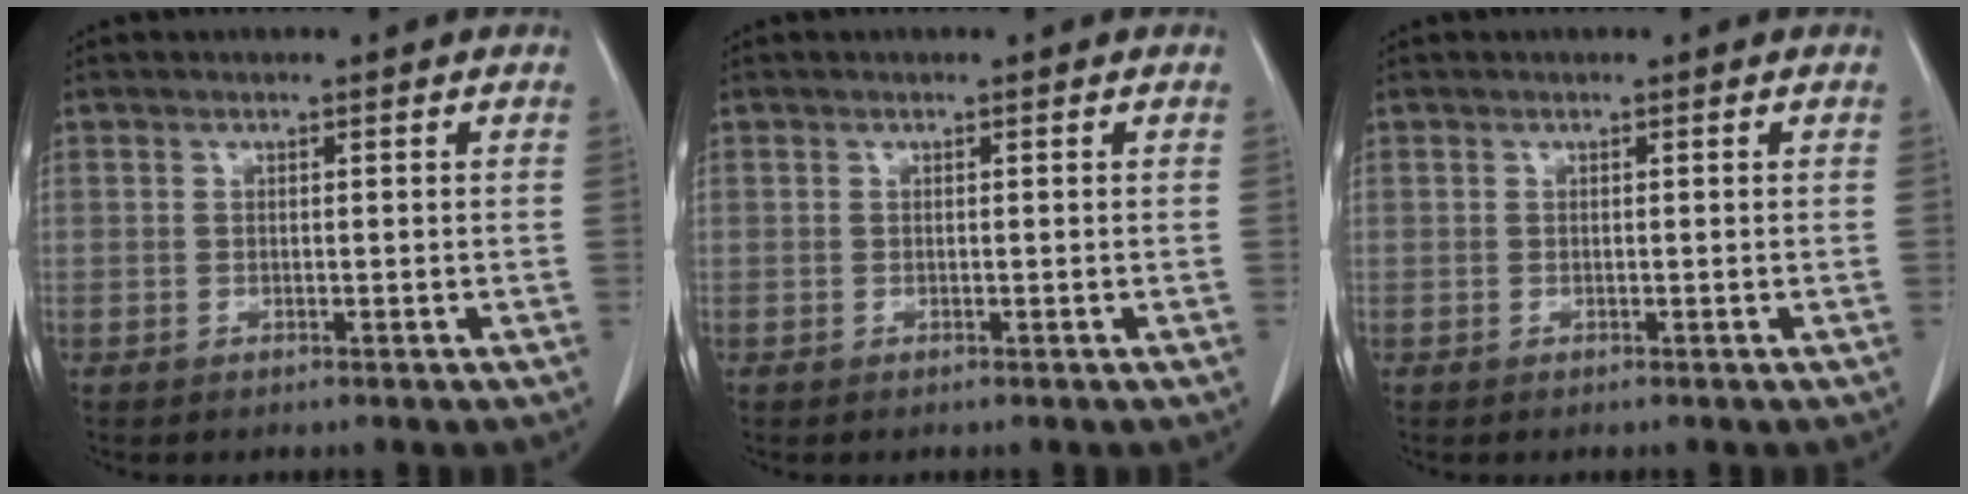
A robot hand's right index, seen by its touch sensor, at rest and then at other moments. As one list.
[{"total": 0.0}, {"total": 0.0}]